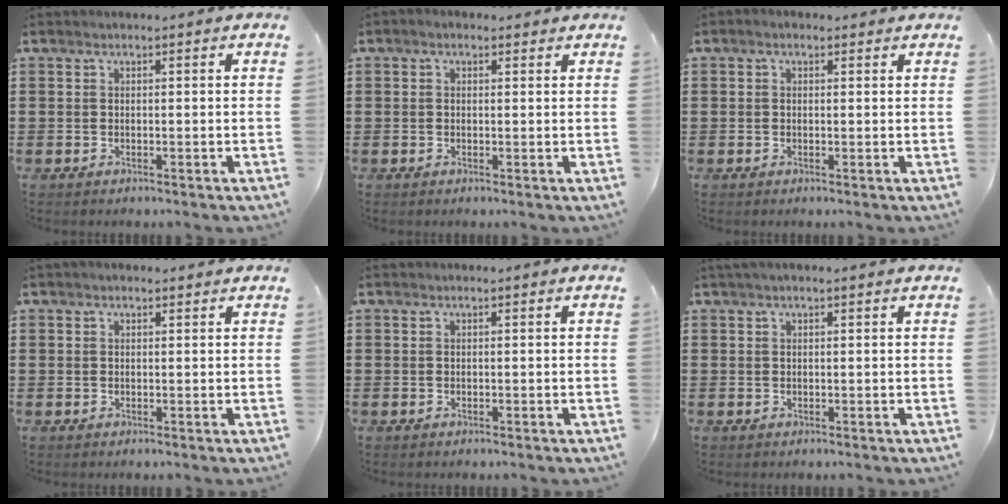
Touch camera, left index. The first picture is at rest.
{"total": 0.9, "force": [0.4, 0.6, 0.6], "torque": [-0.012, 0.006, 0.007]}
{"total": 0.8, "force": [0.2, 0.5, 0.5], "torque": [-0.011, 0.006, 0.003]}
{"total": 0.7, "force": [0.6, 0.4, 0.2], "torque": [-0.005, 0.002, 0.011]}
{"total": 0.0}
{"total": 0.7, "force": [0.4, 0.2, 0.5], "torque": [-0.011, 0.001, 0.008]}